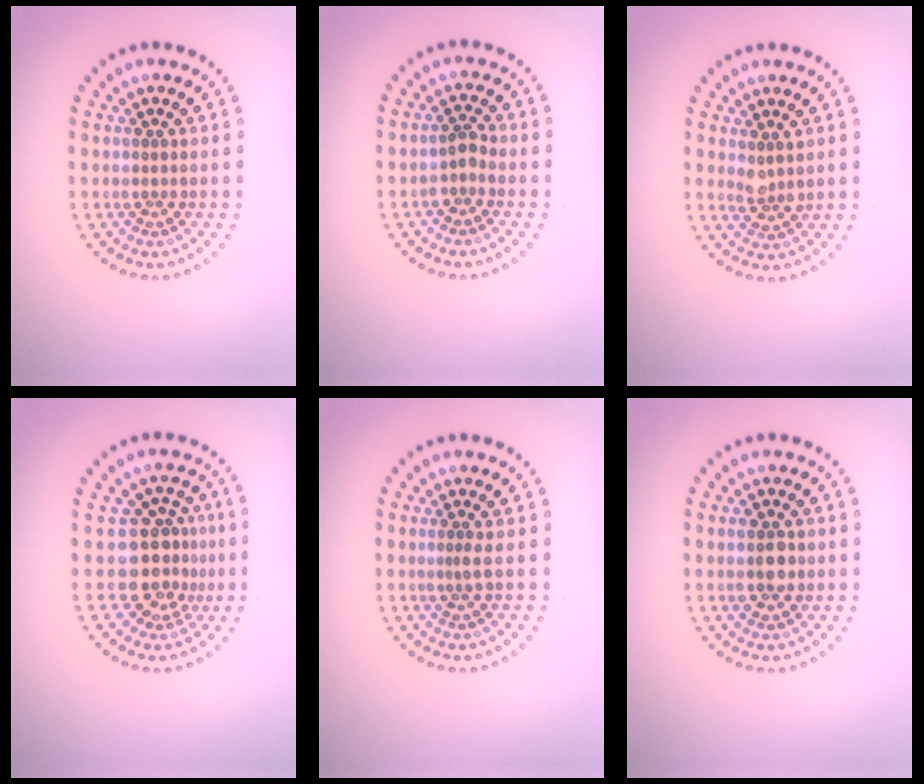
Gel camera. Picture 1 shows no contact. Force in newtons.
{"total": 1.3, "press": 1.1, "slide": 0.7}
{"total": 1.7, "press": 1.4, "slide": 0.9}
{"total": 3.9, "press": 3.3, "slide": 2.1}
{"total": 0.5, "press": 0.3, "slide": 0.4}
{"total": 2.5, "press": 2.5, "slide": 0.3}